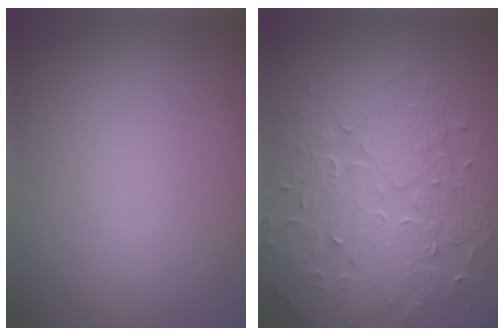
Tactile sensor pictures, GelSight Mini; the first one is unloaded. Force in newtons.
{"total": 8.3, "press": 6.0, "slide": 5.8}